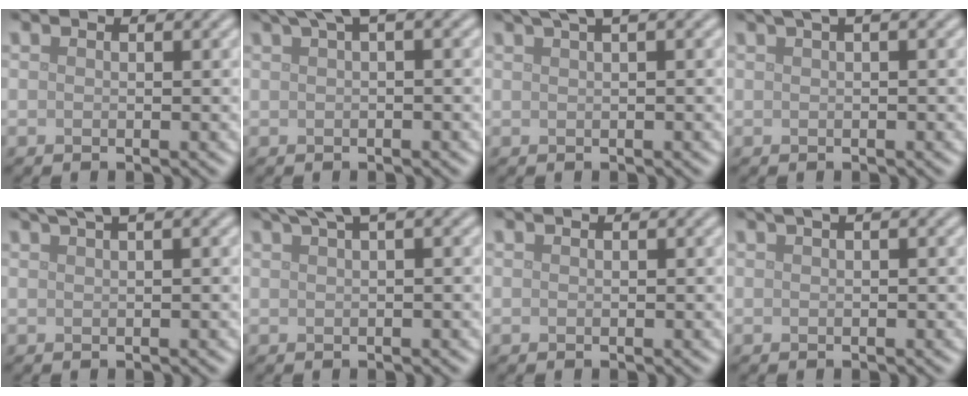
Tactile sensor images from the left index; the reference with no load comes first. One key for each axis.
{"total": 2.8, "fx": 1.4, "fy": 0.6, "fz": 2.3, "tx": -0.032, "ty": 0.010, "tz": 0.023}
{"total": 3.1, "fx": 2.0, "fy": 0.8, "fz": 2.3, "tx": -0.025, "ty": 0.009, "tz": 0.027}
{"total": 2.6, "fx": 1.3, "fy": 0.8, "fz": 2.2, "tx": -0.028, "ty": 0.007, "tz": 0.016}
{"total": 2.8, "fx": 2.0, "fy": 0.6, "fz": 2.0, "tx": -0.023, "ty": 0.007, "tz": 0.027}
{"total": 3.2, "fx": 2.0, "fy": 0.6, "fz": 2.4, "tx": -0.031, "ty": 0.012, "tz": 0.032}
{"total": 0.0}
{"total": 1.9, "fx": 0.9, "fy": 0.6, "fz": 1.6, "tx": -0.022, "ty": 0.006, "tz": 0.010}